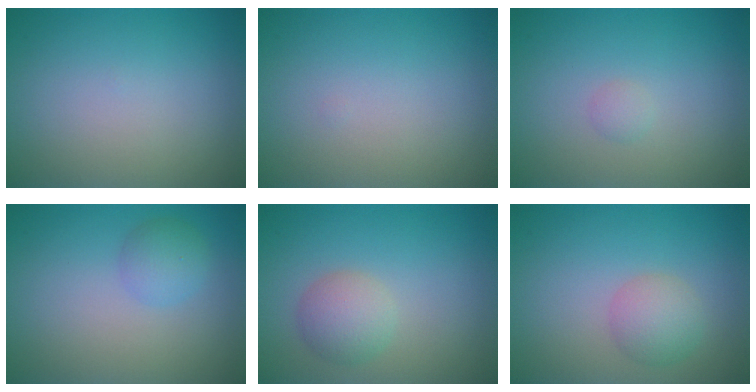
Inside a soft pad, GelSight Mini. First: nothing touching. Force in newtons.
{"total": 0.0}
{"total": 0.7, "press": 0.7, "slide": 0.0}
{"total": 2.0, "press": 2.0, "slide": 0.1}
{"total": 2.7, "press": 2.7, "slide": 0.2}
{"total": 2.7, "press": 2.7, "slide": 0.1}